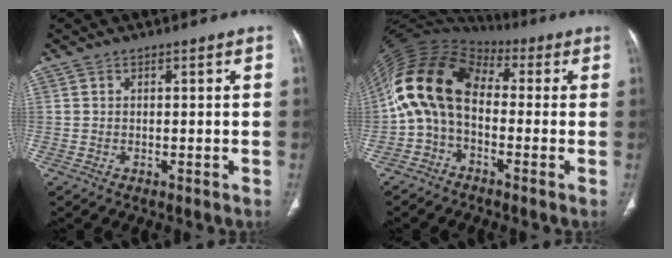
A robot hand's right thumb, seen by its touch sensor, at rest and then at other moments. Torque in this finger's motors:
{"motor_torque": [2.54, 2.46, 1.78, -0.99, 0.30]}